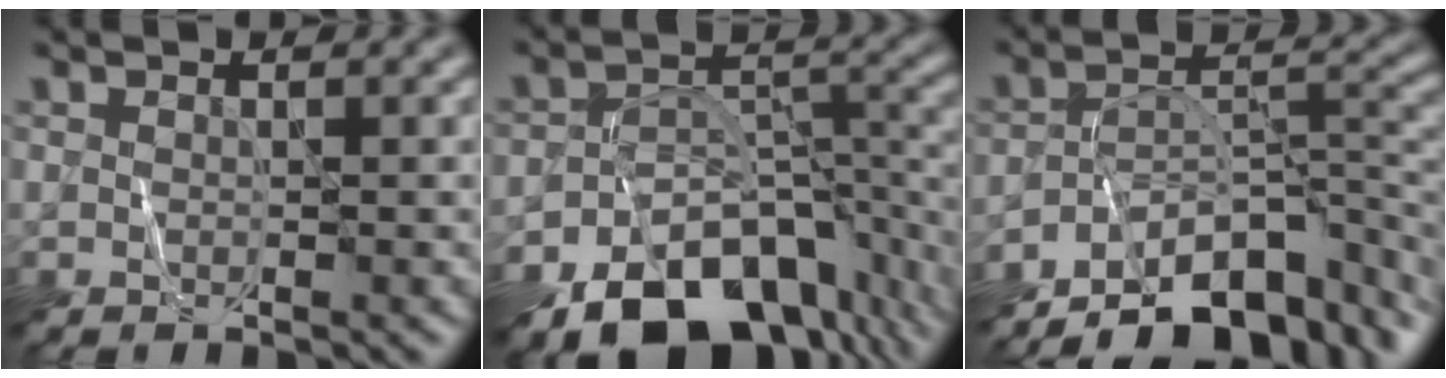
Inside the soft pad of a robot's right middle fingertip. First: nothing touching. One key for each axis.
{"total": 14.2, "fx": -9.4, "fy": 7.4, "fz": 7.7, "tx": -0.146, "ty": -0.020, "tz": -0.132}
{"total": 10.7, "fx": -7.7, "fy": 4.0, "fz": 6.3, "tx": -0.080, "ty": 0.005, "tz": -0.134}